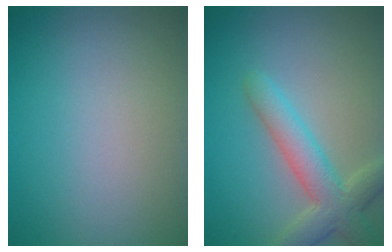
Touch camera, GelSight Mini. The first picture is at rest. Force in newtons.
{"total": 4.7, "press": 4.7, "slide": 0.5}